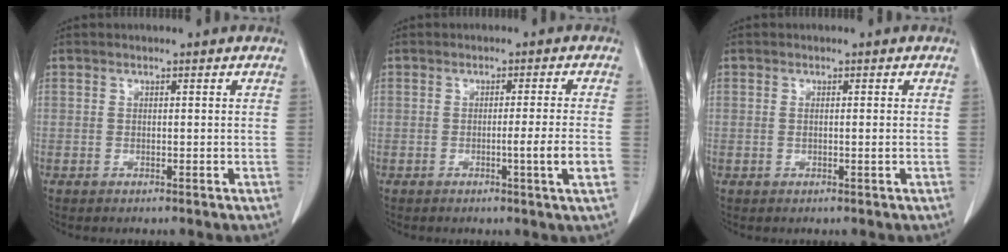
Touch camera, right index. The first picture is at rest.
{"total": 4.5, "force": [-1.3, -1.2, 4.1], "torque": [-0.061, -0.008, -0.019]}
{"total": 1.1, "force": [-0.1, 0.0, 1.1], "torque": [-0.023, -0.001, 0.001]}